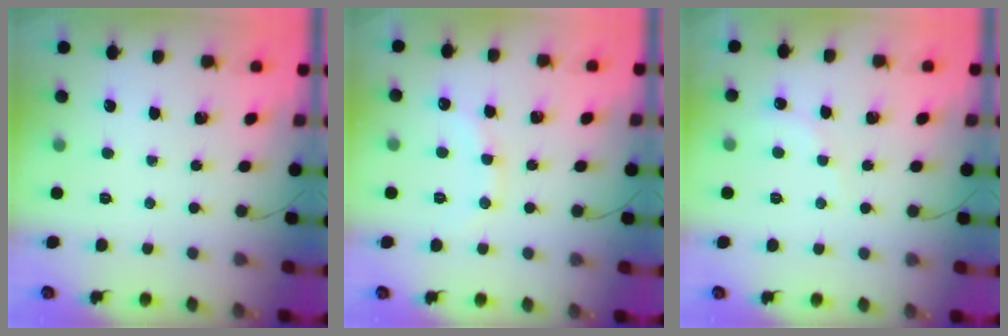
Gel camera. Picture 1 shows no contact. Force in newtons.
{"total": 7.1, "press": 6.8, "slide": 1.8}
{"total": 5.2, "press": 5.2, "slide": 0.8}